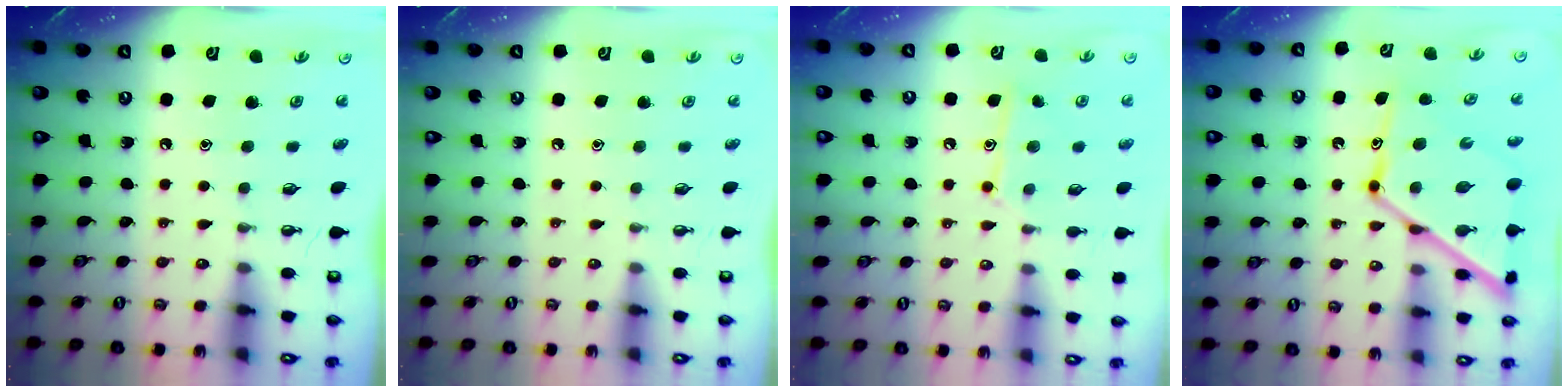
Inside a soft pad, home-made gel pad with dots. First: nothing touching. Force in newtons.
{"total": 0.0}
{"total": 10.1, "press": 10.1, "slide": 0.8}
{"total": 17.3, "press": 17.2, "slide": 1.4}